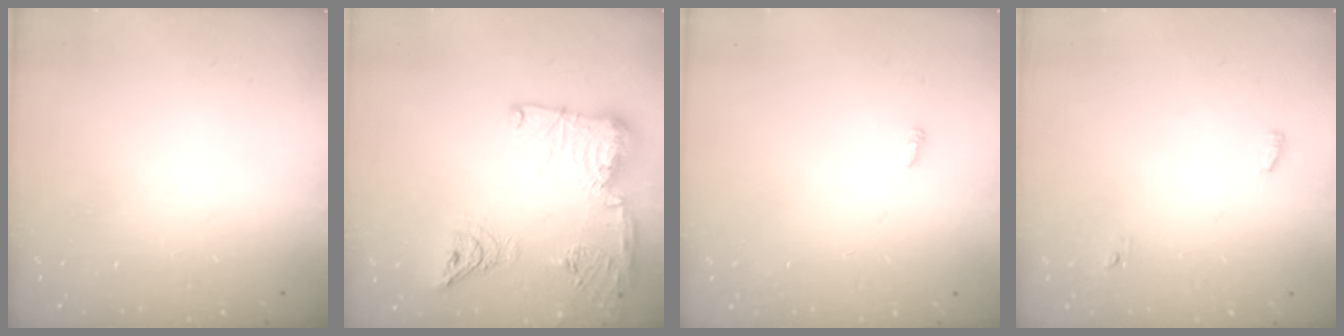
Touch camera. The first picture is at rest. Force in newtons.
{"total": 21.8, "press": 20.6, "slide": 6.9}
{"total": 3.4, "press": 3.3, "slide": 0.6}
{"total": 3.5, "press": 3.4, "slide": 1.0}